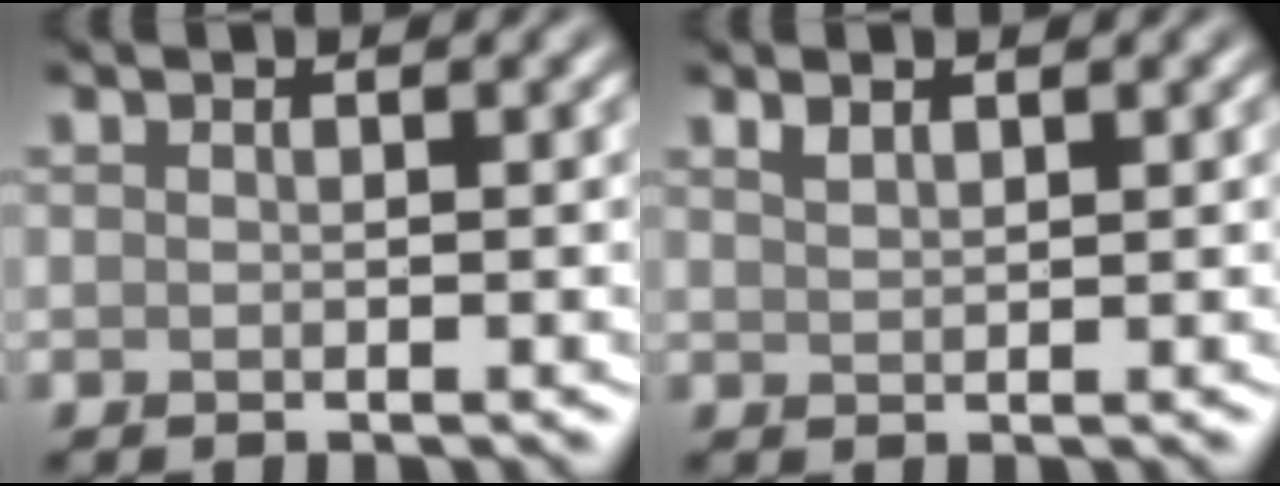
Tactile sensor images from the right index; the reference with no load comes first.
{"total": 1.0, "force": [0.8, 0.3, 0.7], "torque": [-0.020, 0.002, 0.018]}